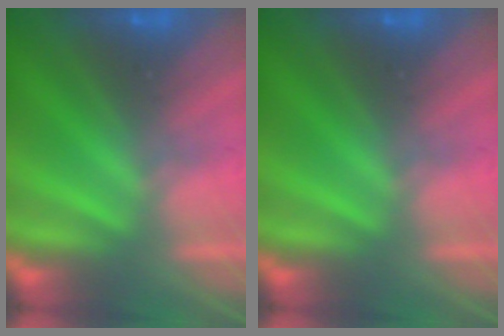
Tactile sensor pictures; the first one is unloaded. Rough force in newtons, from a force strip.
{"total": 0.0}